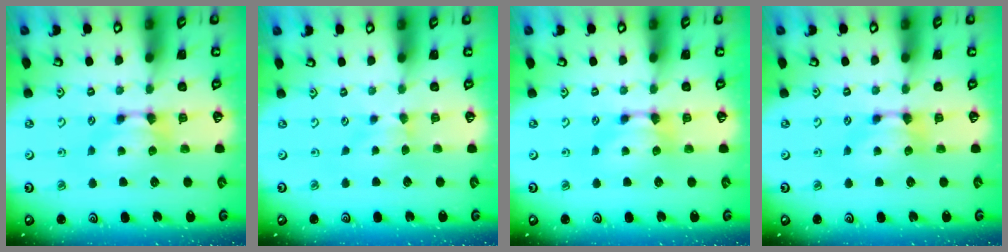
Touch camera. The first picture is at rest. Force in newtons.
{"total": 2.4, "press": 2.3, "slide": 0.5}
{"total": 0.0}
{"total": 0.0}